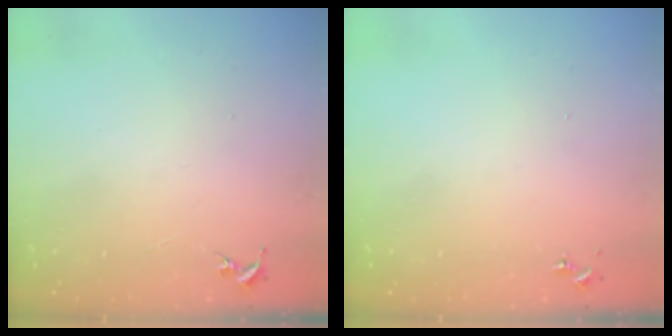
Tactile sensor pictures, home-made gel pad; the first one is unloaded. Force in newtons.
{"total": 0.0}